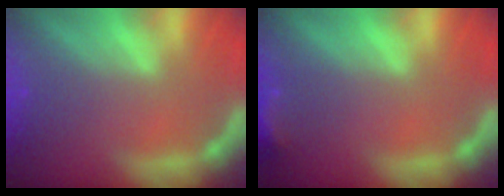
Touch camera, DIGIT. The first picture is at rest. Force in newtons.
{"total": 3.0}